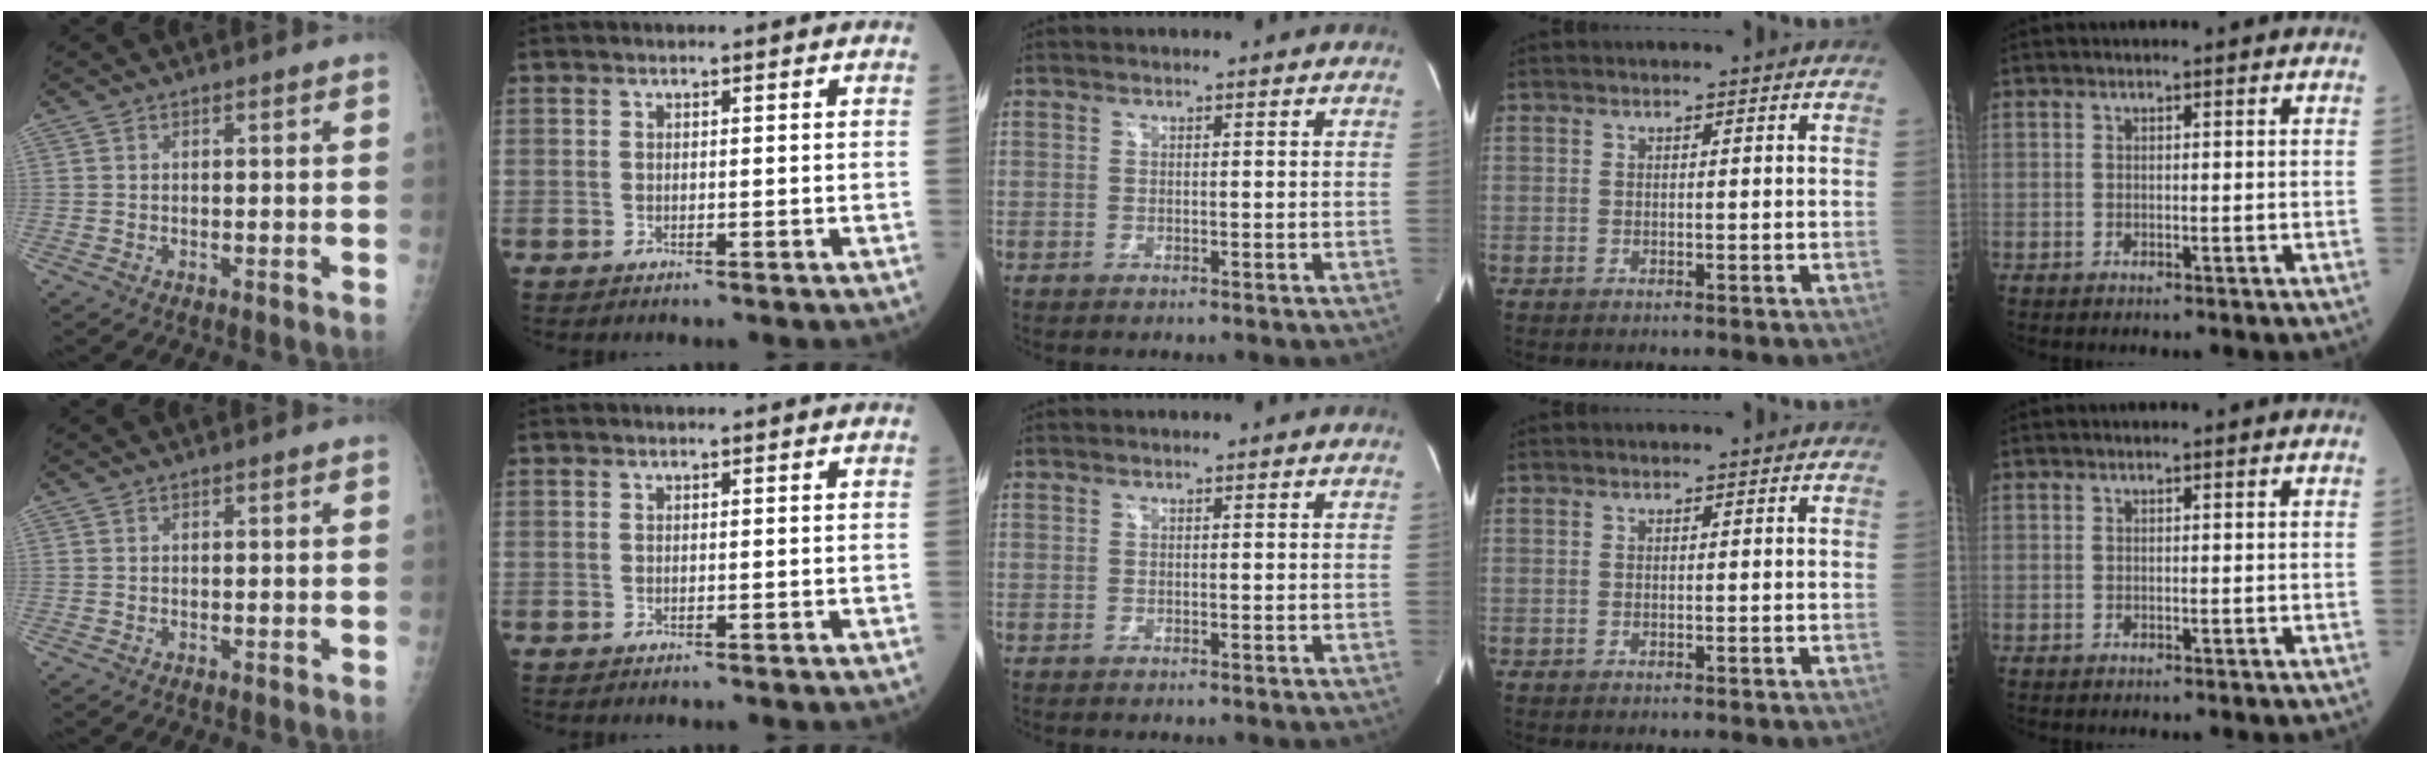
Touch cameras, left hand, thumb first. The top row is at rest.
{}